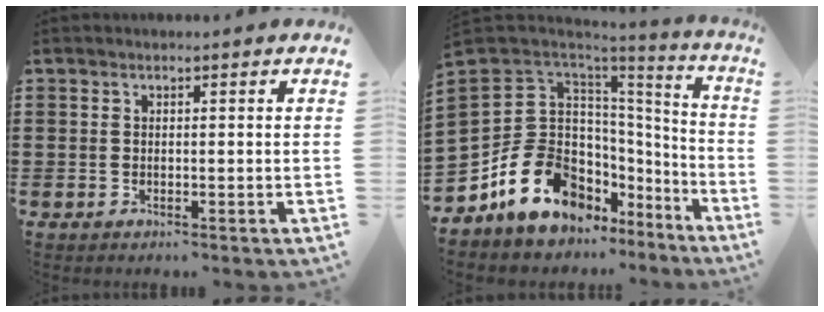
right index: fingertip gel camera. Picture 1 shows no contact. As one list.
[{"total": 15.8, "force": [-7.1, 11.0, 8.7], "torque": [-0.193, 0.012, -0.121]}]